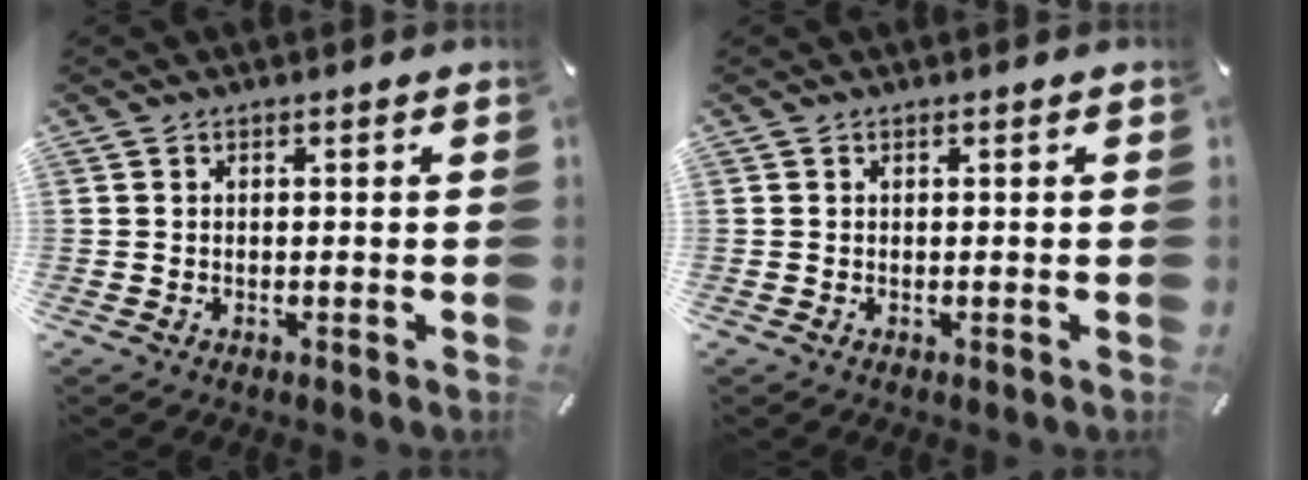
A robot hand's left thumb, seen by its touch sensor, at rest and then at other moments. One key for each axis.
{"total": 0.0}